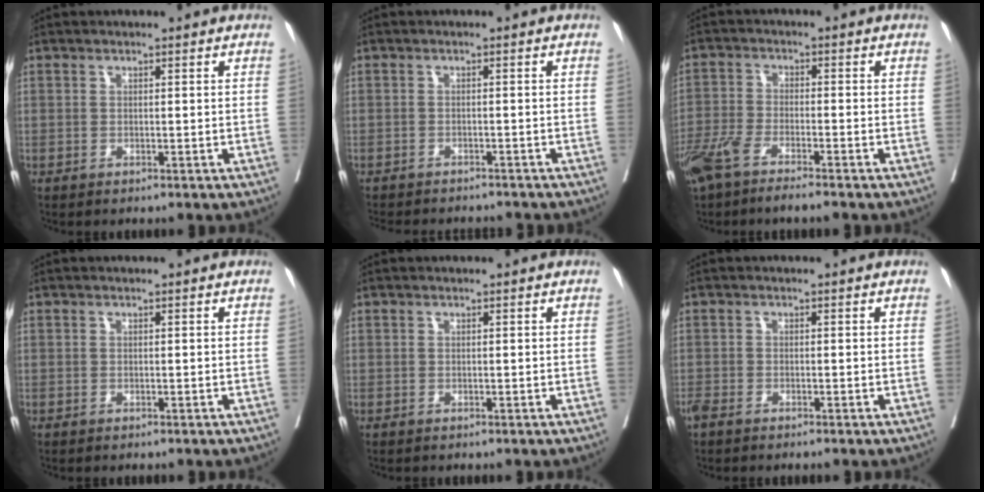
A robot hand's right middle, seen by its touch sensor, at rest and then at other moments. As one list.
[{"total": 9.4, "force": [-8.8, 1.9, 2.8], "torque": [-0.041, -0.005, -0.110]}, {"total": 6.7, "force": [-5.0, 0.9, 4.3], "torque": [-0.086, -0.010, -0.095]}, {"total": 0.0}, {"total": 0.0}, {"total": 2.5, "force": [-2.1, 0.6, 1.3], "torque": [-0.029, -0.007, -0.038]}]